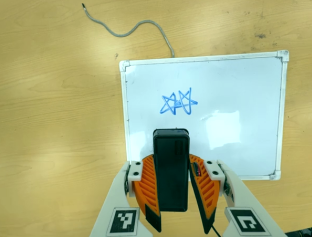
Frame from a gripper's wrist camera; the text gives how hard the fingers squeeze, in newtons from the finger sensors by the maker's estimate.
{"total": 7.6, "left": 6.2, "right": 9.1}